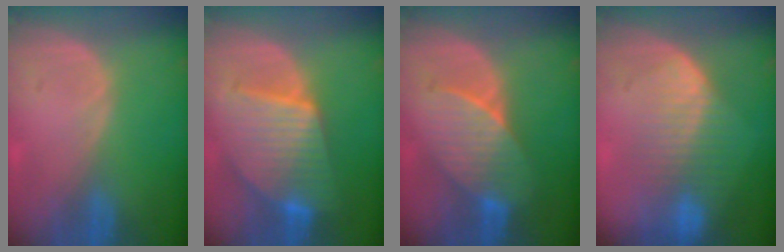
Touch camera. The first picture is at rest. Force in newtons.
{"total": 10.1, "press": 10.1, "slide": 0.8}
{"total": 7.2, "press": 7.1, "slide": 1.5}
{"total": 8.2, "press": 7.5, "slide": 3.5}